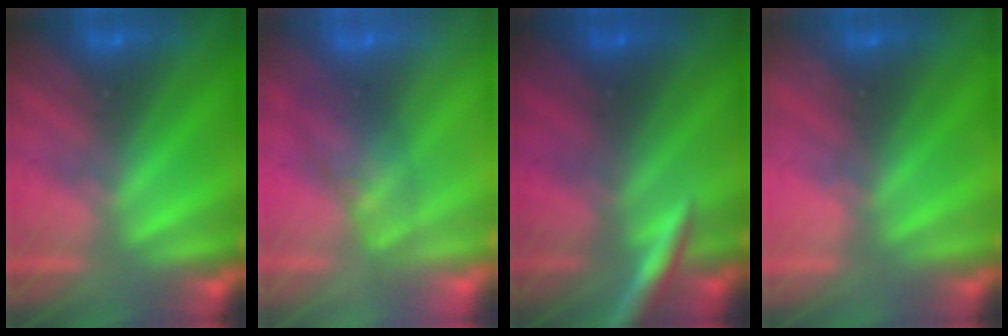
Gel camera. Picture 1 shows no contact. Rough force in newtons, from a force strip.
{"total": 2.6}
{"total": 2.9}
{"total": 2.2}